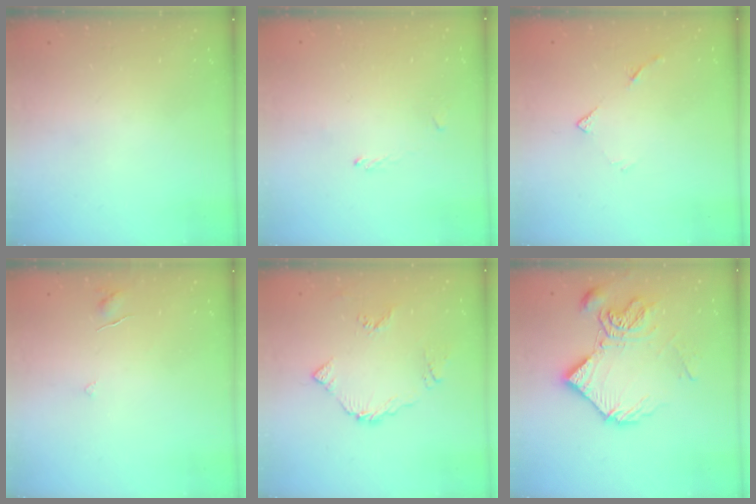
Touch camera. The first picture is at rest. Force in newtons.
{"total": 1.1, "press": 1.0, "slide": 0.5}
{"total": 5.0, "press": 5.0, "slide": 0.6}
{"total": 3.2, "press": 3.1, "slide": 0.2}
{"total": 6.7, "press": 6.7, "slide": 0.3}
{"total": 12.8, "press": 12.8, "slide": 1.1}